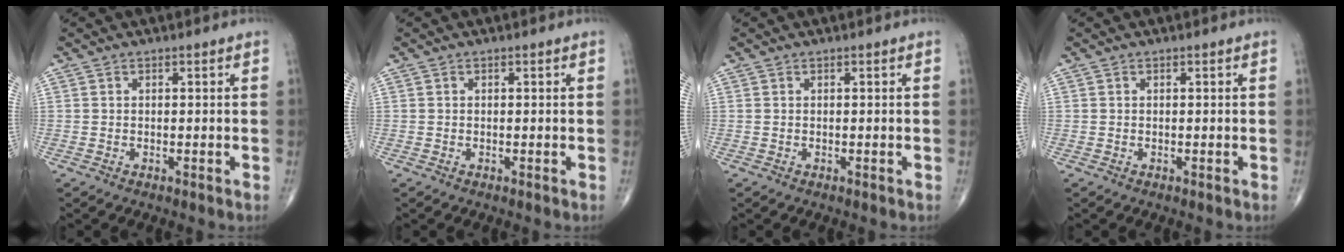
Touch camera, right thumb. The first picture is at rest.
{"total": 0.0}
{"total": 0.0}
{"total": 0.0}